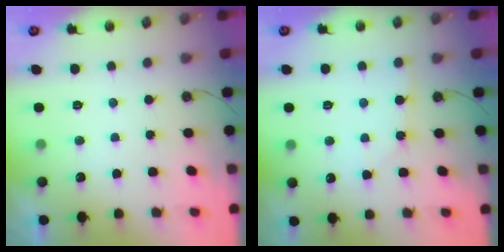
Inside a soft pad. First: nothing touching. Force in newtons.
{"total": 5.6, "press": 5.6, "slide": 0.7}